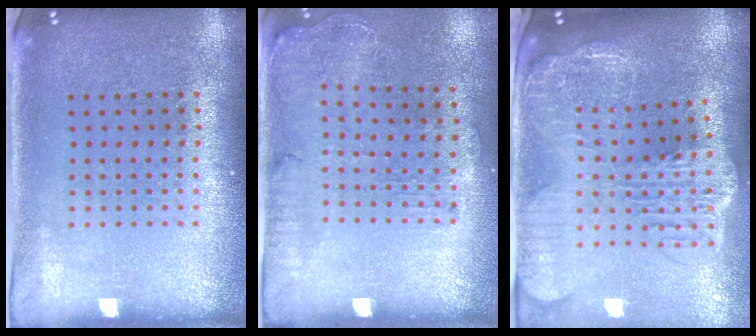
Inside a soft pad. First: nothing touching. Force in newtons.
{"total": 1.4, "press": 1.2, "slide": 0.7}
{"total": 3.7, "press": 2.9, "slide": 2.2}